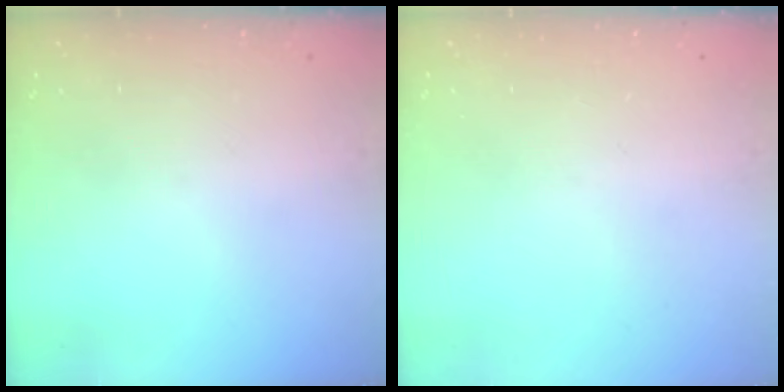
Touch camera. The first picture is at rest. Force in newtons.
{"total": 0.0}